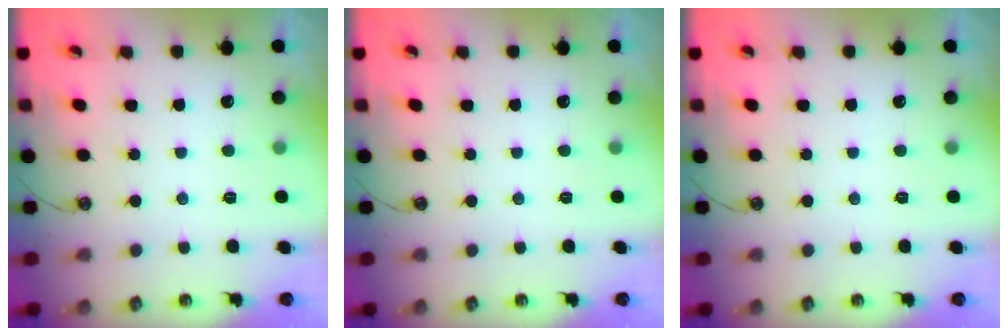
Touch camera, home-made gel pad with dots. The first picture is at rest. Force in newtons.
{"total": 0.0}
{"total": 0.0}